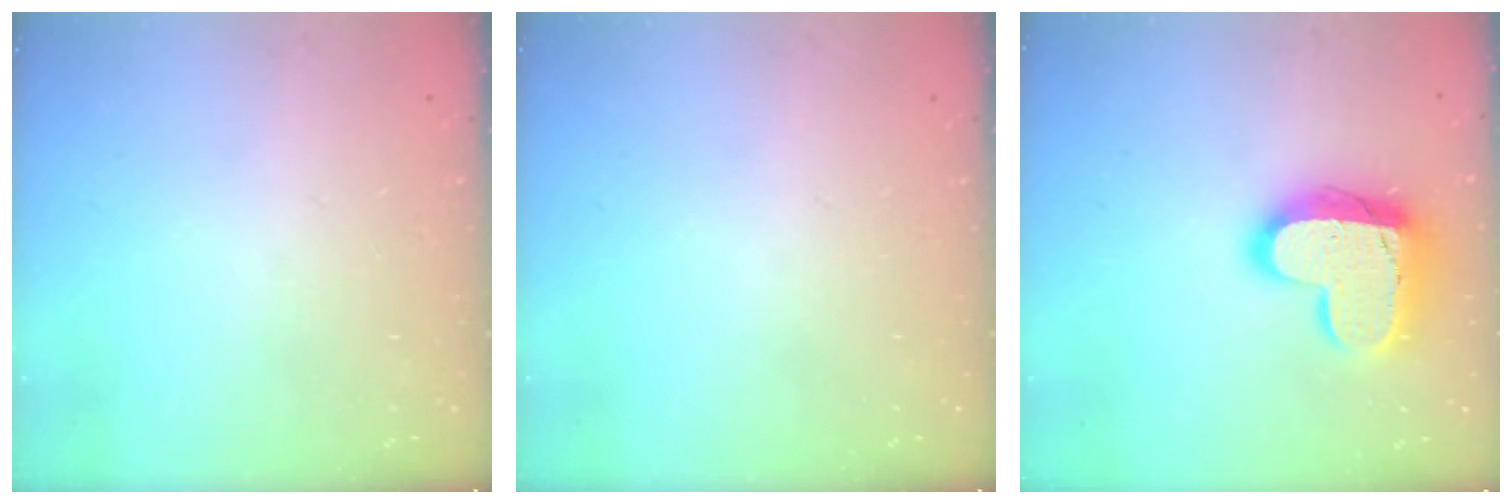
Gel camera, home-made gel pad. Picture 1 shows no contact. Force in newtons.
{"total": 0.0}
{"total": 16.8, "press": 16.7, "slide": 1.4}